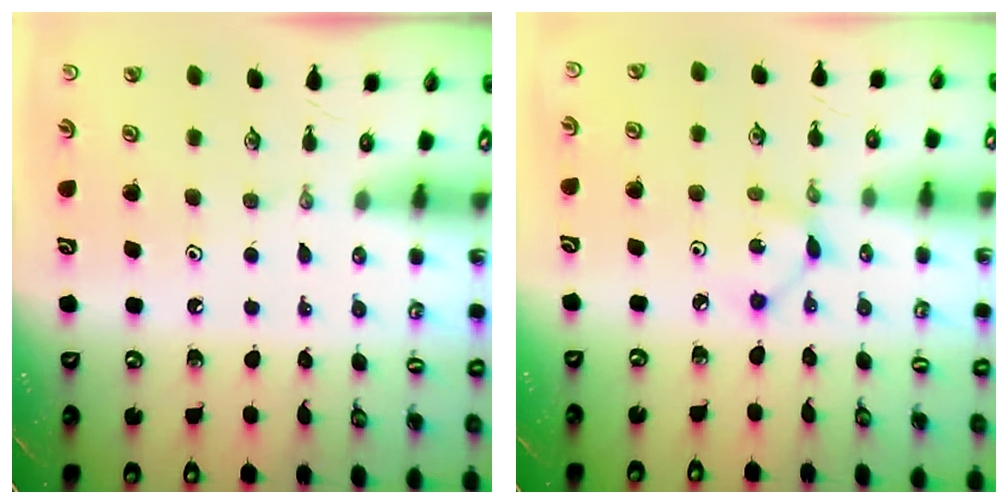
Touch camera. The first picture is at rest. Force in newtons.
{"total": 1.7, "press": 1.7, "slide": 0.1}